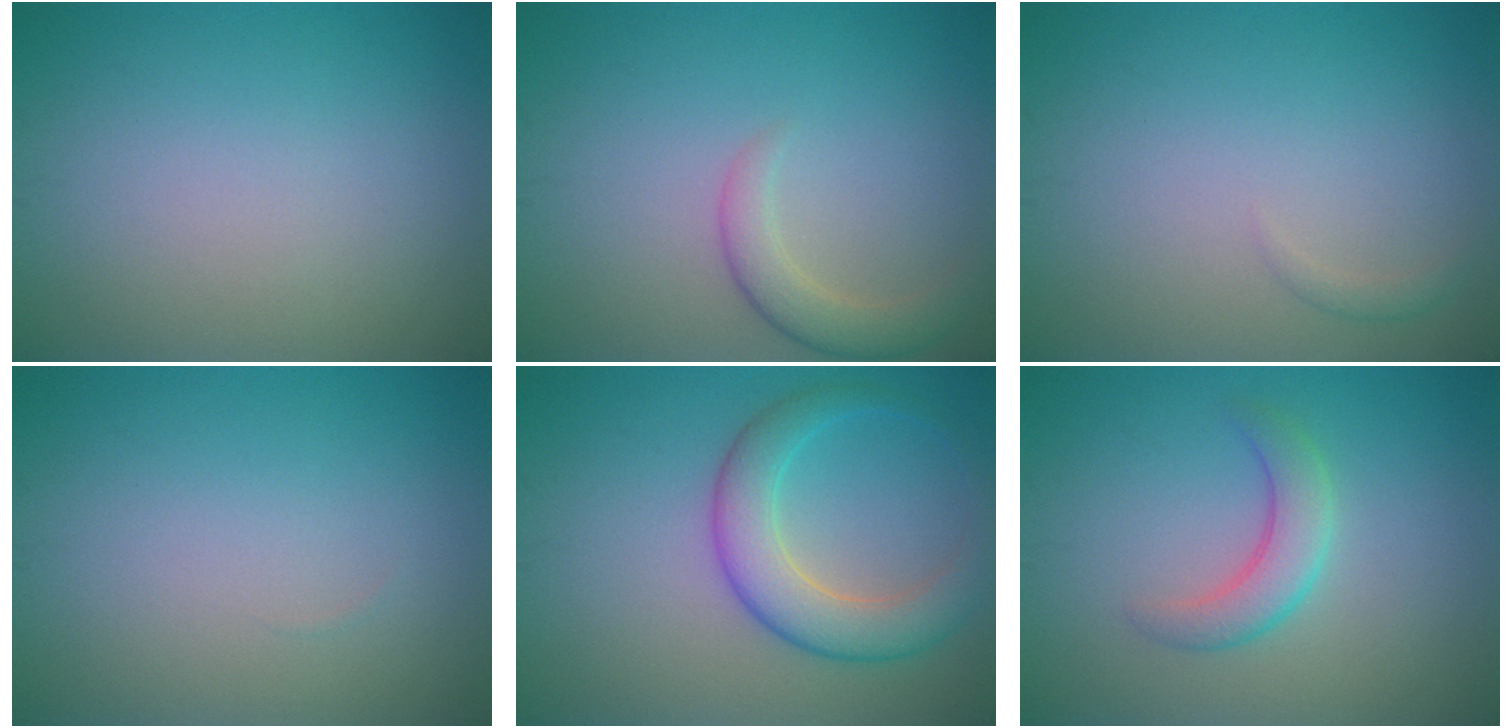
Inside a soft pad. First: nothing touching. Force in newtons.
{"total": 2.7, "press": 2.7, "slide": 0.2}
{"total": 0.8, "press": 0.8, "slide": 0.0}
{"total": 0.0}
{"total": 5.1, "press": 5.1, "slide": 0.1}
{"total": 2.9, "press": 2.9, "slide": 0.2}